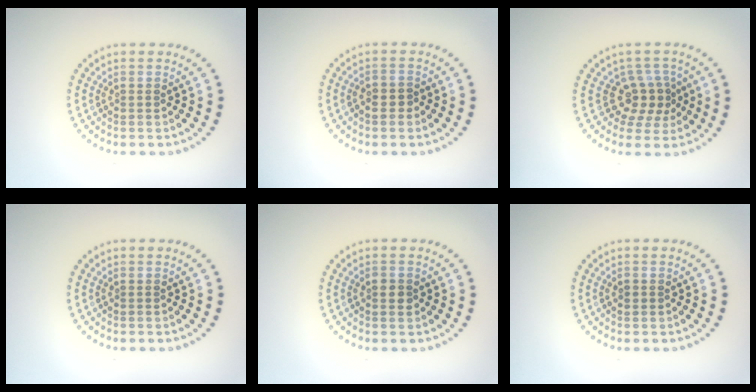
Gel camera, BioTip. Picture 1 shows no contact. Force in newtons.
{"total": 1.1, "press": 1.0, "slide": 0.6}
{"total": 2.9, "press": 2.4, "slide": 1.7}
{"total": 0.0}
{"total": 1.0, "press": 0.9, "slide": 0.2}
{"total": 0.8, "press": 0.8, "slide": 0.1}